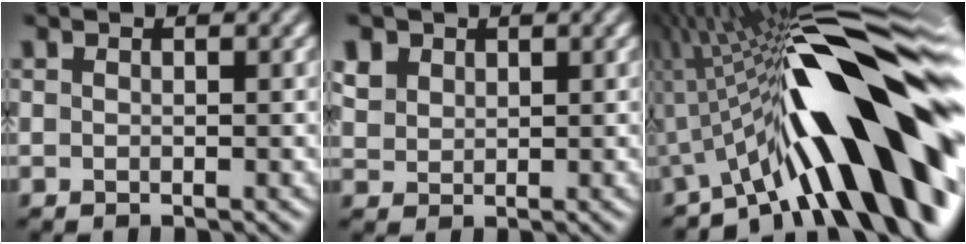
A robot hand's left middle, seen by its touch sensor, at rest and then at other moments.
{"total": 1.8, "force": [1.2, 1.4, 0.2], "torque": [-0.009, 0.010, 0.029]}
{"total": 16.3, "force": [-3.0, 4.4, 15.4], "torque": [-0.181, 0.047, -0.065]}